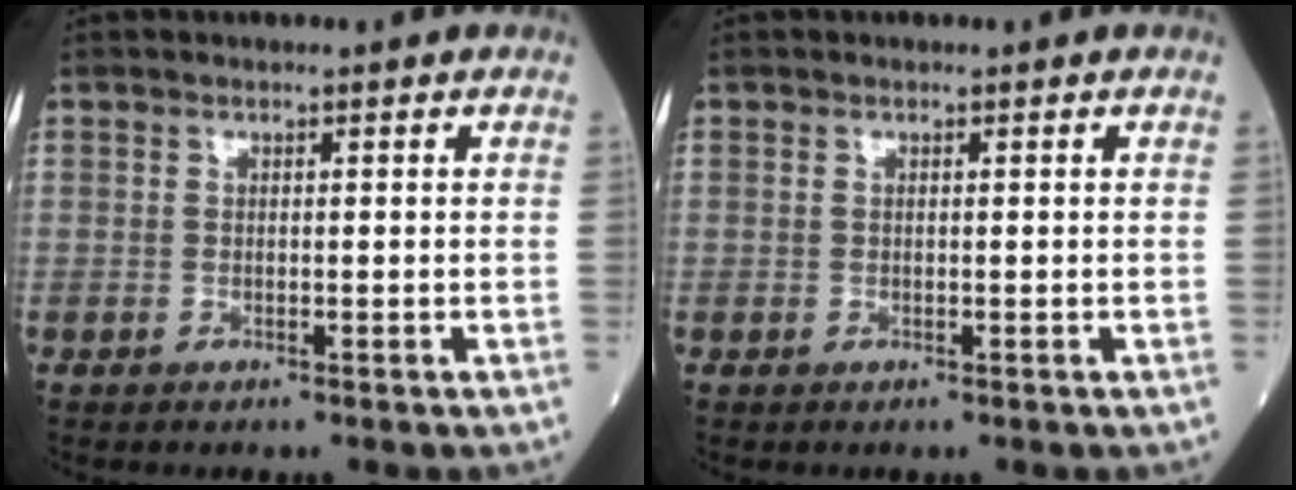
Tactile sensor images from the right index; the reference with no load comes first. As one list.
[{"total": 0.0}]